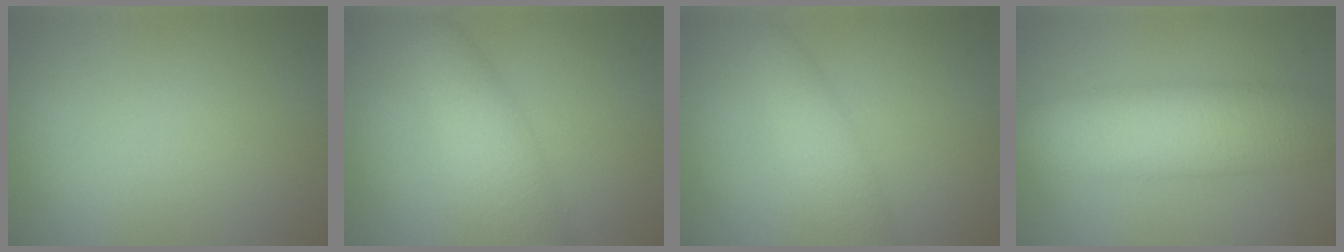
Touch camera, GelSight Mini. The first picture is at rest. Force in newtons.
{"total": 4.4, "press": 4.4, "slide": 0.1}
{"total": 2.9, "press": 2.9, "slide": 0.0}
{"total": 7.9, "press": 7.9, "slide": 0.1}